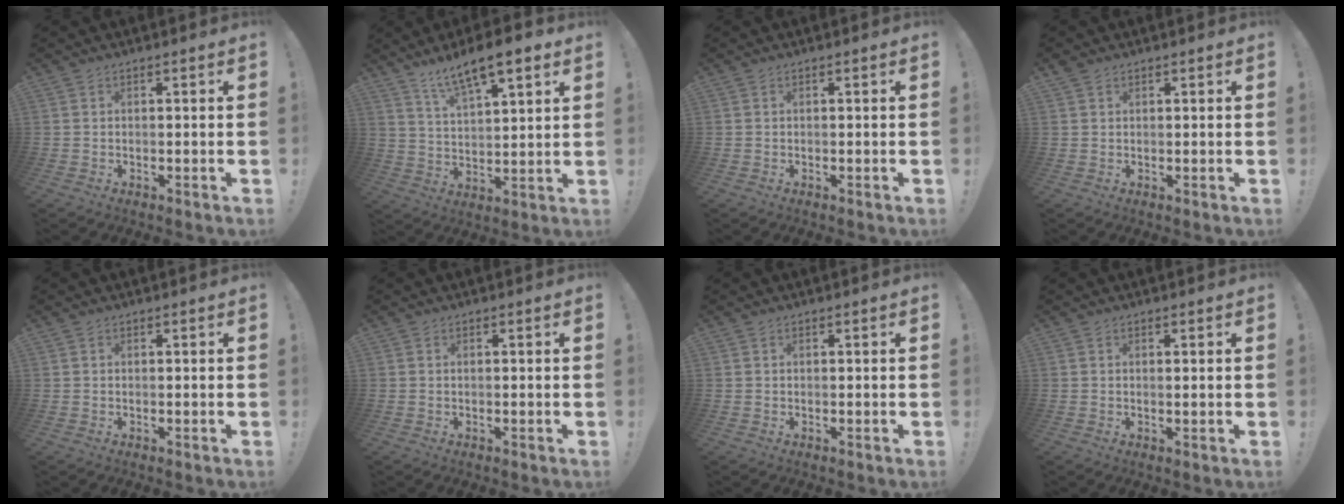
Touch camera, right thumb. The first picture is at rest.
{"total": 11.7, "force": [8.7, 3.1, 7.2], "torque": [-0.129, -0.048, 0.151]}
{"total": 0.0}
{"total": 1.3, "force": [1.2, 0.5, 0.3], "torque": [0.001, -0.003, 0.021]}
{"total": 0.0}
{"total": 0.0}
{"total": 0.0}
{"total": 0.9, "force": [0.6, 0.0, 0.7], "torque": [-0.001, -0.006, 0.007]}